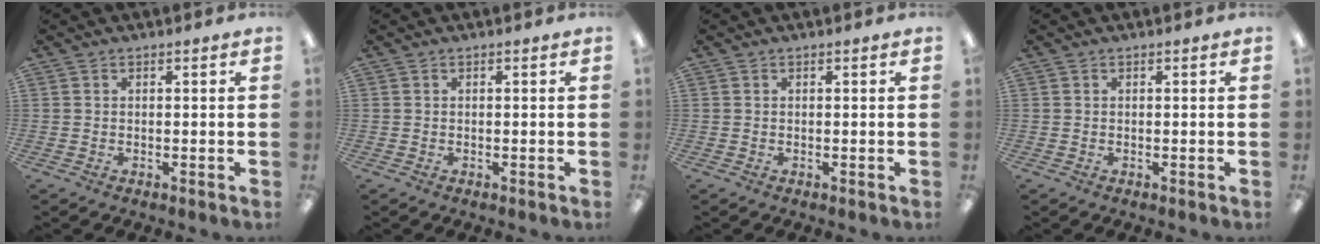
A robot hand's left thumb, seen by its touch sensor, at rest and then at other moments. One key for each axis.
{"total": 0.0}
{"total": 0.0}
{"total": 0.0}